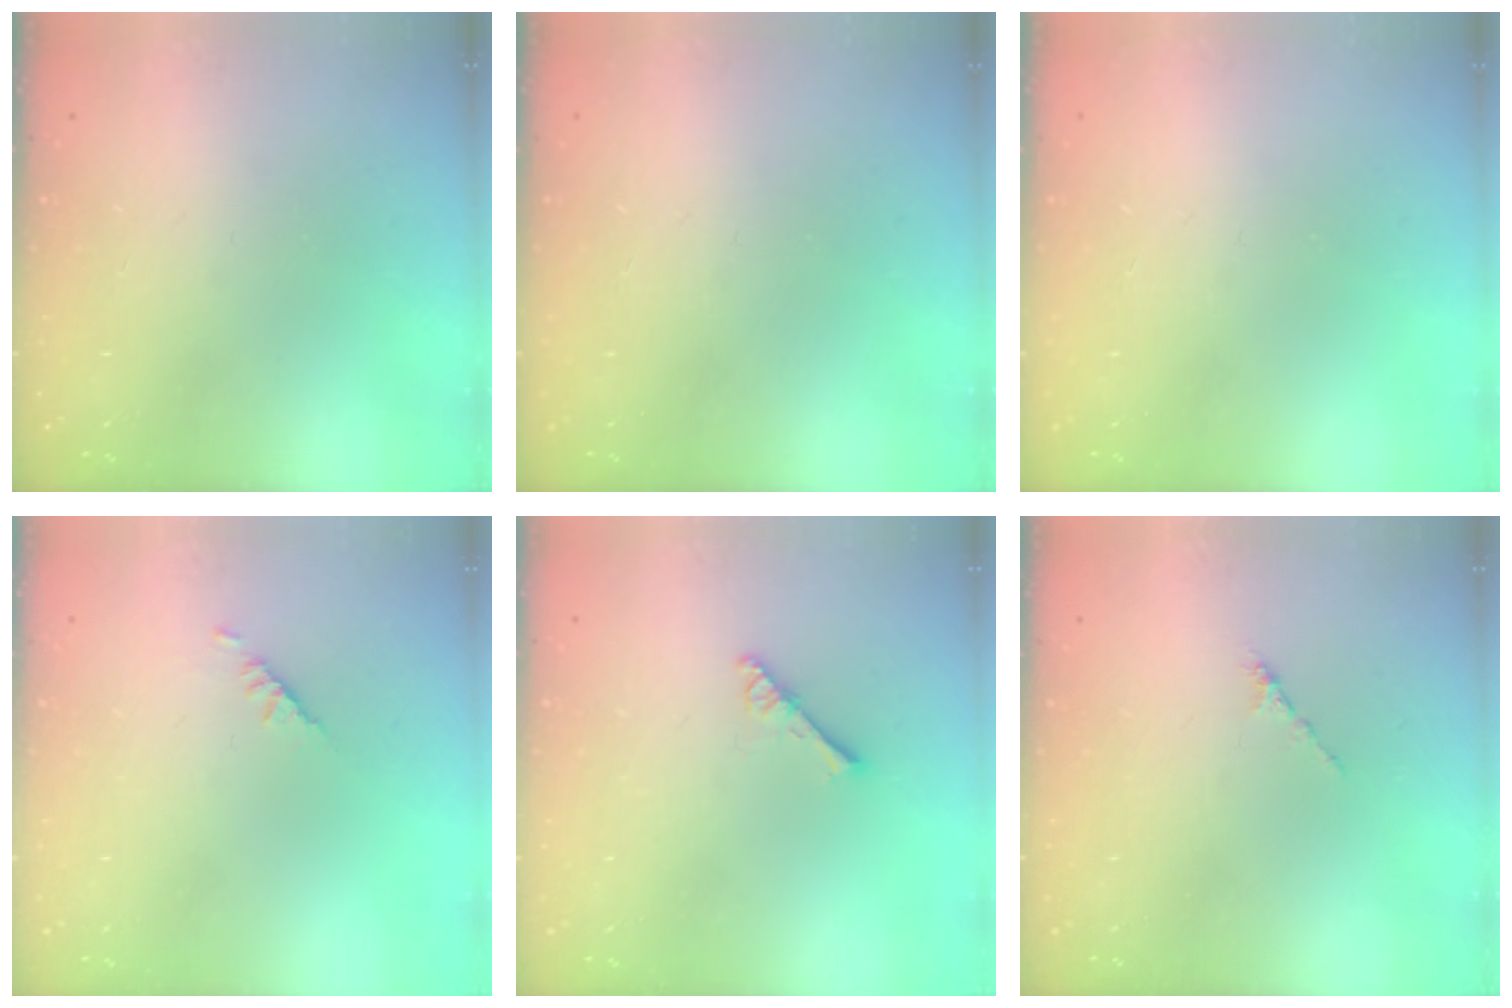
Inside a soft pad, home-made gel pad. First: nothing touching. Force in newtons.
{"total": 0.0}
{"total": 0.0}
{"total": 1.9, "press": 1.8, "slide": 0.5}
{"total": 2.5, "press": 2.5, "slide": 0.3}
{"total": 0.0}